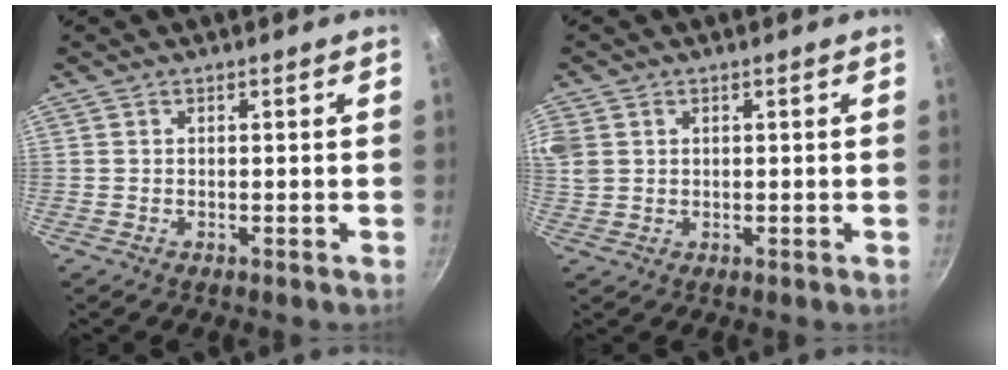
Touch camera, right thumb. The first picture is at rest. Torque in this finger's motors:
{"motor_torque": [-0.02, 0.05, 0.44, -0.04, 0.06]}